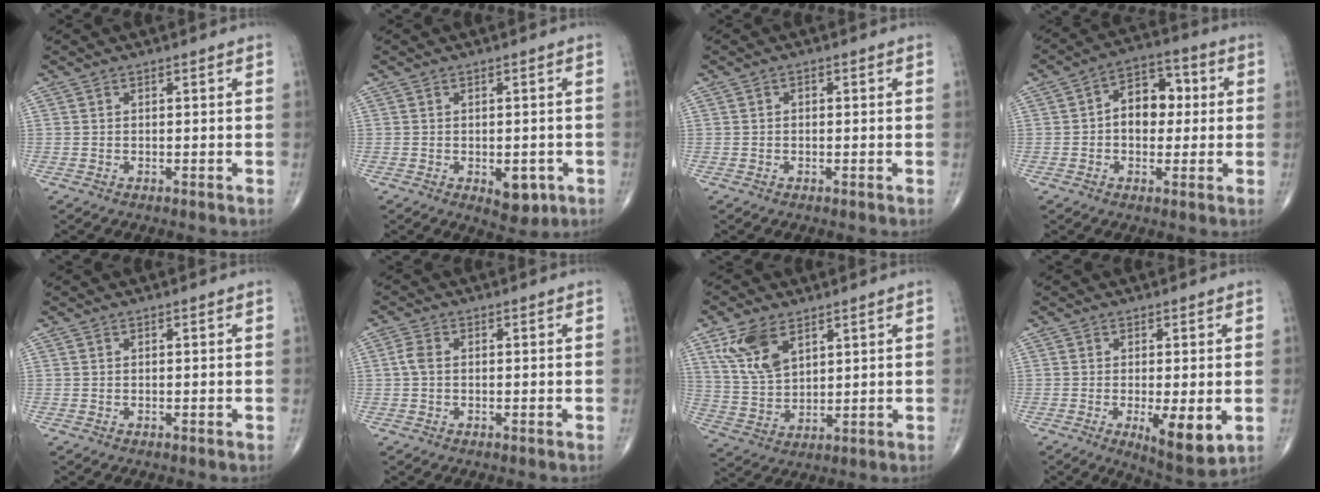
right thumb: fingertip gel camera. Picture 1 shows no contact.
{"total": 5.0, "force": [-1.7, 2.7, 3.8], "torque": [-0.029, -0.003, -0.013]}
{"total": 0.8, "force": [0.1, 0.6, 0.5], "torque": [-0.008, 0.003, 0.000]}
{"total": 9.6, "force": [0.7, 6.7, 6.8], "torque": [-0.072, 0.024, 0.003]}
{"total": 0.0}
{"total": 2.3, "force": [0.0, 1.4, 1.8], "torque": [-0.041, 0.004, -0.005]}
{"total": 9.9, "force": [5.3, 5.3, 6.5], "torque": [-0.121, -0.018, 0.115]}
{"total": 8.3, "force": [-1.9, 2.5, 7.6], "torque": [-0.113, -0.025, -0.026]}